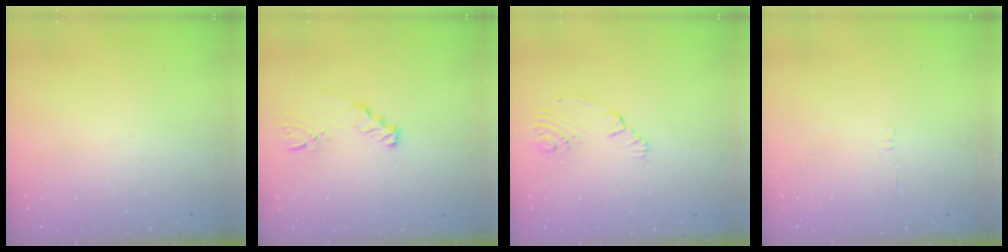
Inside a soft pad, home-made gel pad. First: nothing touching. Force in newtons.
{"total": 2.1, "press": 2.1, "slide": 0.3}
{"total": 2.8, "press": 2.1, "slide": 1.9}
{"total": 1.1, "press": 1.0, "slide": 0.3}